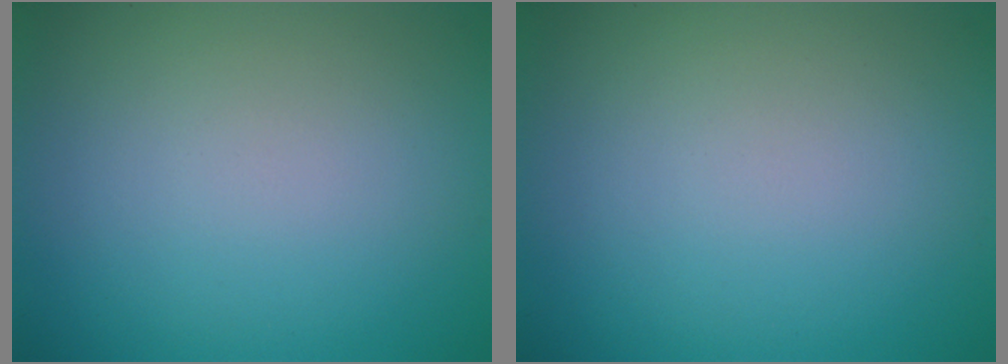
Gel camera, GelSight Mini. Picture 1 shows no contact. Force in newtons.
{"total": 0.0}